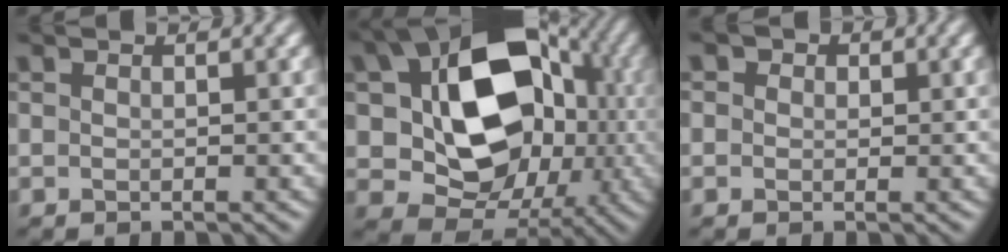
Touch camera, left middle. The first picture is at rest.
{"total": 15.7, "force": [2.2, 11.4, 10.6], "torque": [-0.152, -0.006, 0.039]}
{"total": 2.6, "force": [1.2, 2.2, 0.9], "torque": [0.011, 0.019, -0.016]}